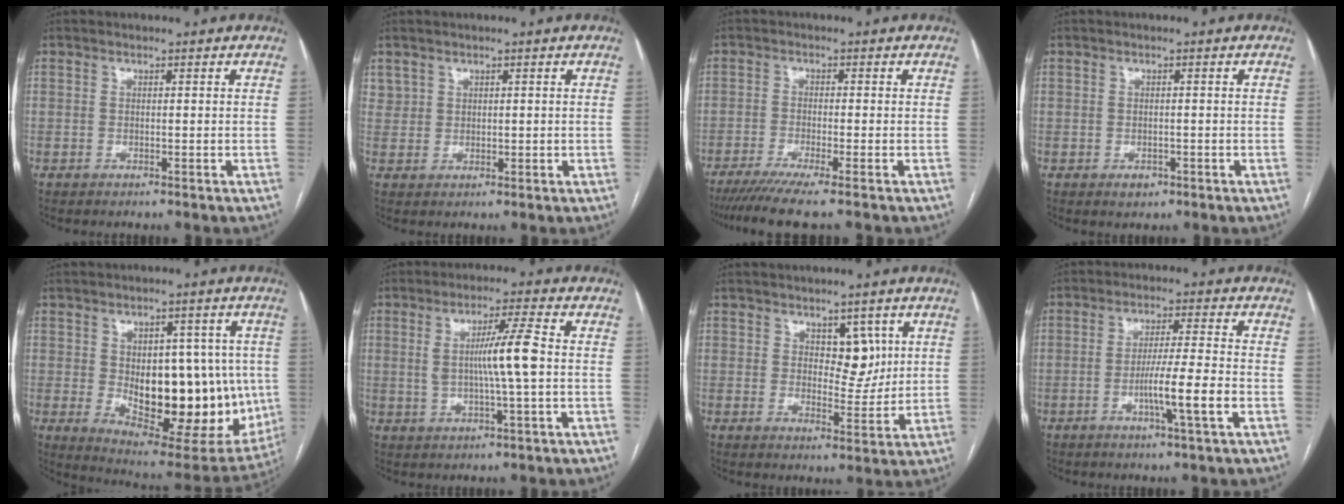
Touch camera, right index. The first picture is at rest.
{"total": 2.3, "force": [1.3, 1.8, 0.2], "torque": [0.005, 0.002, 0.025]}
{"total": 7.6, "force": [-6.0, -1.0, 4.5], "torque": [-0.065, -0.020, -0.098]}
{"total": 1.2, "force": [-0.5, 1.0, 0.4], "torque": [-0.003, 0.002, -0.002]}
{"total": 21.5, "force": [-1.5, 10.3, 18.9], "torque": [-0.241, -0.002, 0.008]}
{"total": 7.7, "force": [0.3, -0.2, 7.7], "torque": [-0.137, 0.001, 0.006]}
{"total": 5.2, "force": [2.1, 2.8, 3.8], "torque": [-0.046, 0.000, 0.035]}
{"total": 7.6, "force": [-2.6, -0.7, 7.1], "torque": [-0.123, -0.007, -0.048]}